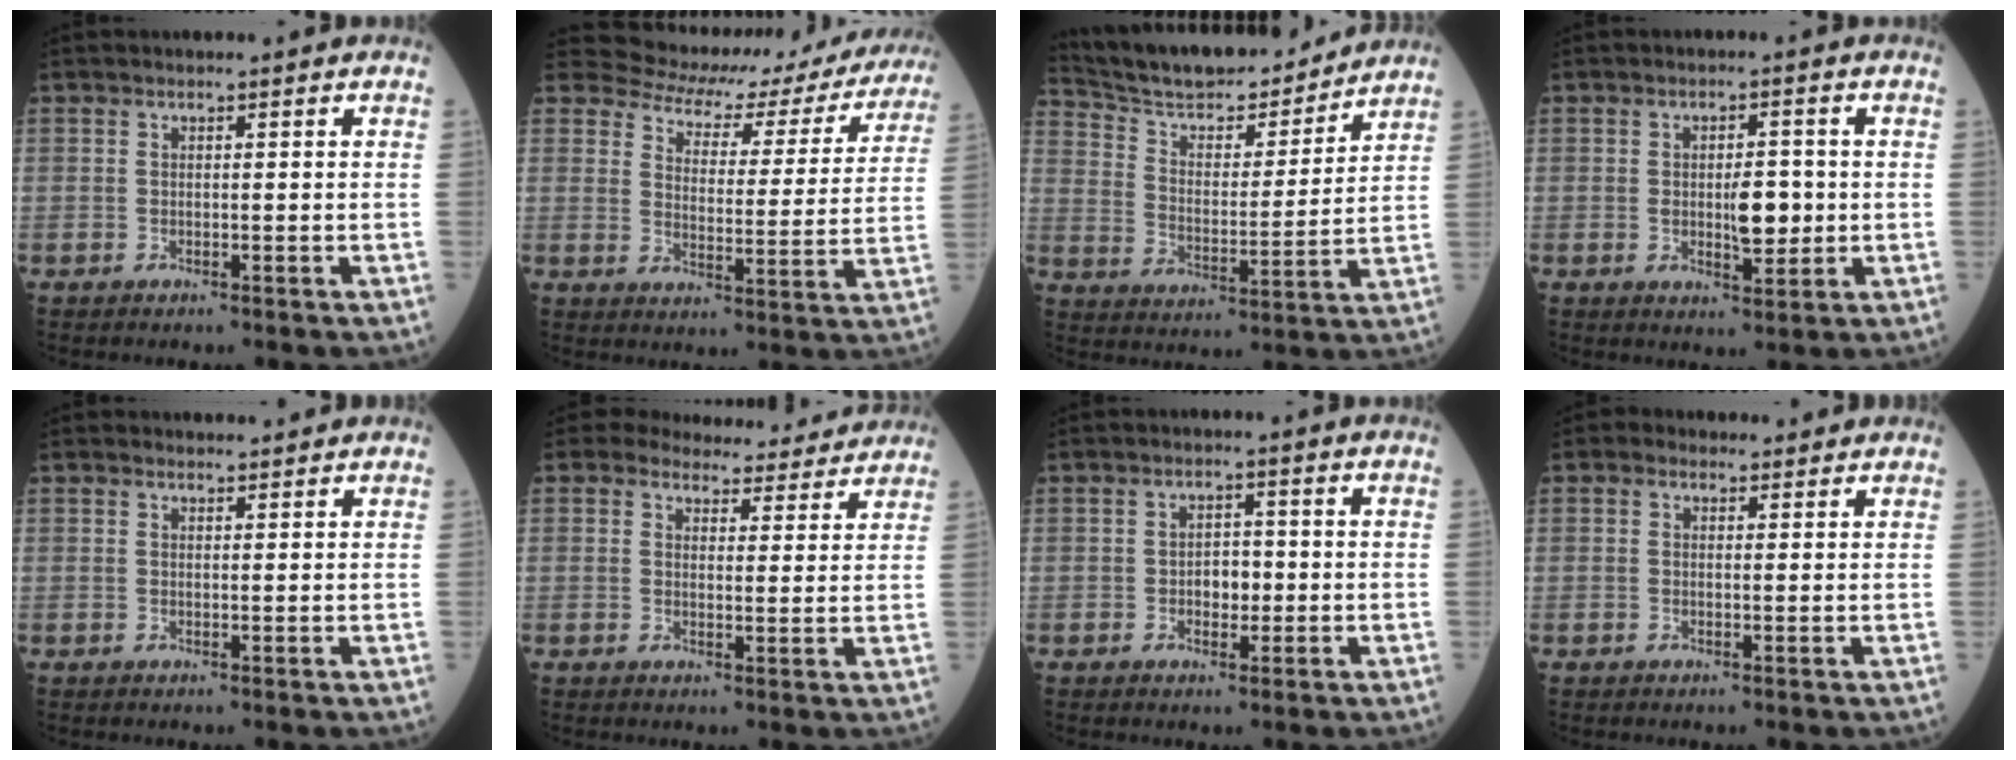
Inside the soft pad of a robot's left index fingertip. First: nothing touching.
{"total": 18.1, "force": [16.4, 6.4, 4.1], "torque": [-0.048, -0.028, 0.181]}
{"total": 17.9, "force": [16.6, 3.0, 6.0], "torque": [-0.106, -0.003, 0.264]}
{"total": 4.9, "force": [-0.6, 1.9, 4.5], "torque": [-0.070, -0.006, -0.005]}
{"total": 1.6, "force": [1.6, 0.3, 0.1], "torque": [-0.009, 0.004, 0.024]}
{"total": 10.8, "force": [10.2, 3.3, 1.7], "torque": [-0.003, 0.001, 0.112]}
{"total": 3.0, "force": [-0.9, 1.8, 2.2], "torque": [-0.032, 0.002, -0.012]}
{"total": 2.3, "force": [1.6, 1.6, 0.6], "torque": [-0.008, 0.018, 0.021]}